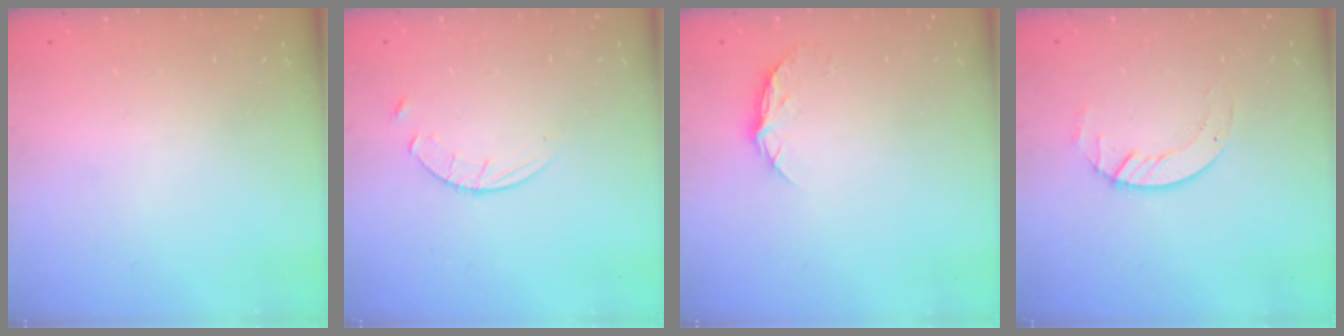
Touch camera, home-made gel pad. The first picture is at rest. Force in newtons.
{"total": 5.6, "press": 5.5, "slide": 0.7}
{"total": 6.7, "press": 6.7, "slide": 0.8}
{"total": 3.6, "press": 3.6, "slide": 0.4}